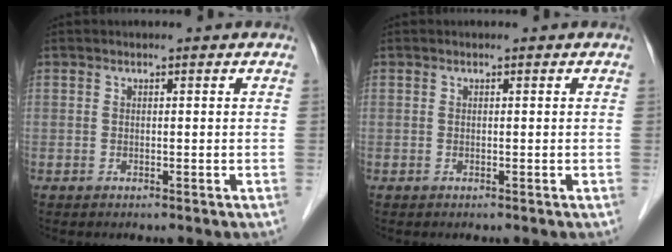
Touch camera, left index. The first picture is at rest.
{"total": 0.0}